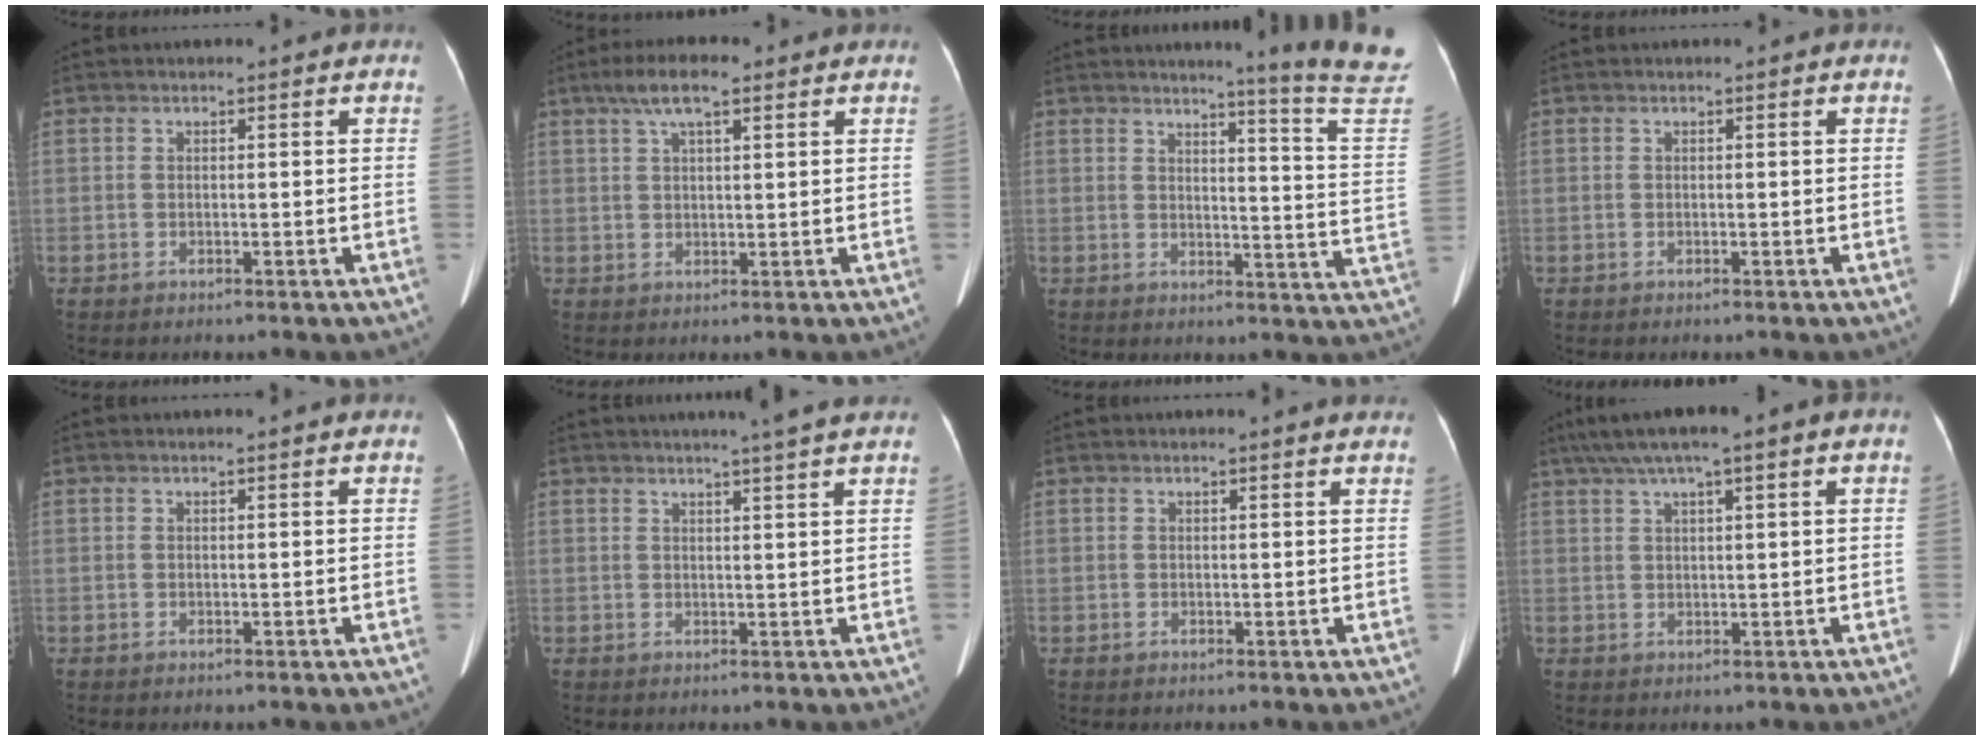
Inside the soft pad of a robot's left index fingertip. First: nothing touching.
{"total": 5.7, "force": [3.5, 1.3, 4.3], "torque": [-0.088, 0.021, 0.059]}
{"total": 14.1, "force": [12.9, -3.6, 4.4], "torque": [-0.058, -0.123, 0.136]}
{"total": 0.0}
{"total": 0.8, "force": [0.7, -0.1, 0.4], "torque": [-0.010, 0.009, 0.012]}
{"total": 6.6, "force": [5.8, -1.3, 2.9], "torque": [-0.038, 0.006, 0.067]}
{"total": 3.5, "force": [3.3, -0.2, 1.0], "torque": [-0.016, 0.003, 0.022]}
{"total": 7.6, "force": [4.6, 0.7, 6.0], "torque": [-0.108, 0.040, 0.075]}